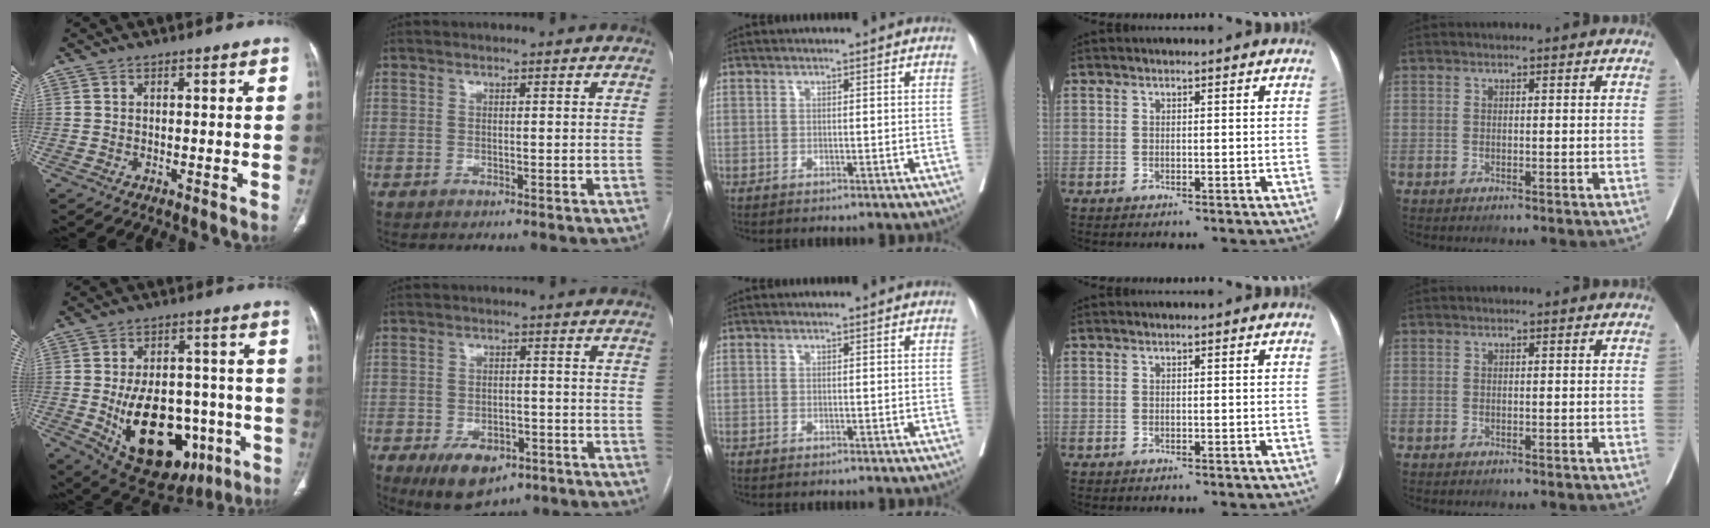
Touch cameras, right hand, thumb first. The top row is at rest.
{"thumb": {"total": 22.7, "force": [-6.2, 14.0, 16.8], "torque": [-0.239, 0.017, -0.062]}, "index": {"total": 8.9, "force": [-5.2, 4.9, 5.2], "torque": [-0.083, -0.004, -0.074]}}